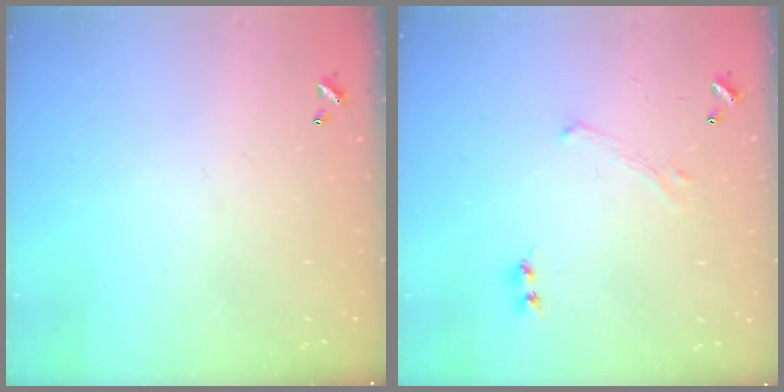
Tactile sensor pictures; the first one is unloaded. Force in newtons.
{"total": 0.0}